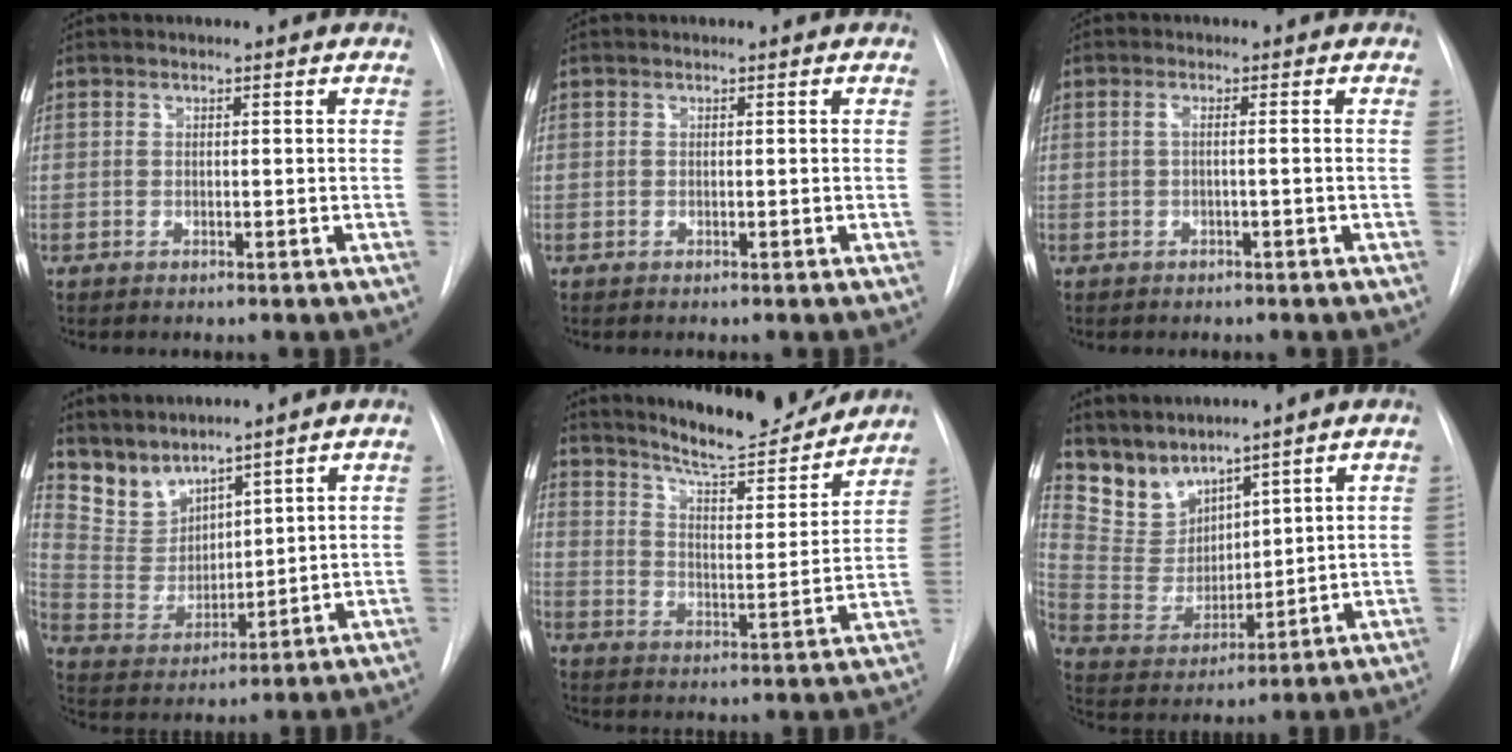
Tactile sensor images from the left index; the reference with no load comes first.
{"total": 0.0}
{"total": 1.3, "force": [-0.2, -0.1, 1.2], "torque": [-0.027, 0.007, -0.002]}
{"total": 7.4, "force": [7.0, 2.2, 0.7], "torque": [-0.033, 0.008, 0.164]}
{"total": 18.1, "force": [16.7, 2.2, 6.6], "torque": [-0.100, -0.028, 0.242]}
{"total": 8.3, "force": [7.9, 2.7, 0.9], "torque": [-0.039, 0.008, 0.179]}